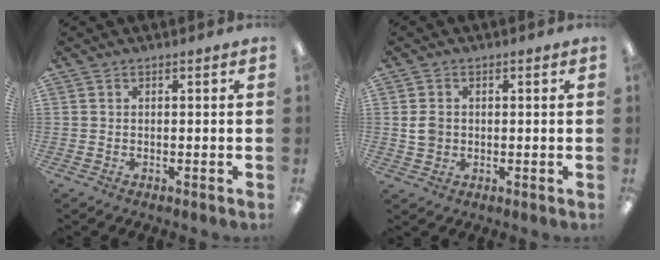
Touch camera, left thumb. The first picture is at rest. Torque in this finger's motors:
{"motor_torque": [-0.15, 0.25, -0.11, 0.13, 0.03]}